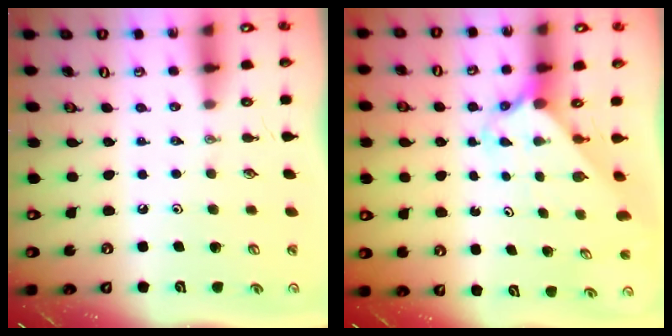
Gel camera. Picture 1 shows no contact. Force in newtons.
{"total": 2.4, "press": 2.3, "slide": 0.2}